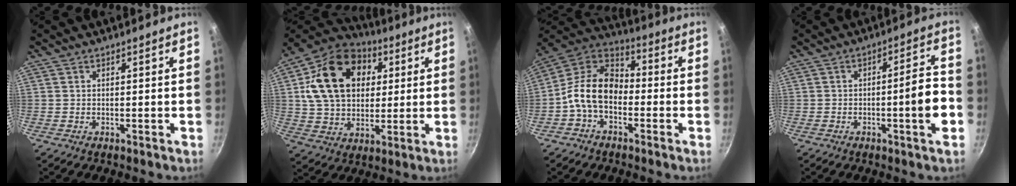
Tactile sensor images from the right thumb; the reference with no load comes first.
{"total": 21.6, "force": [5.1, 15.9, 13.7], "torque": [-0.213, 0.011, 0.080]}
{"total": 12.5, "force": [-3.0, 8.4, 8.8], "torque": [-0.132, 0.047, -0.082]}
{"total": 8.2, "force": [-2.4, 1.3, 7.8], "torque": [-0.103, 0.030, -0.032]}